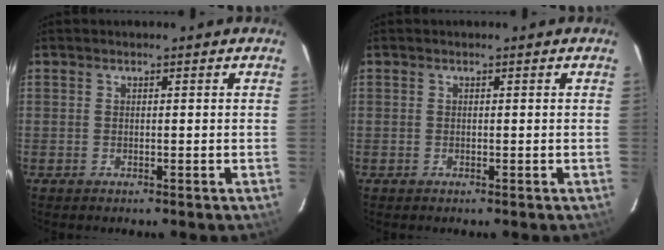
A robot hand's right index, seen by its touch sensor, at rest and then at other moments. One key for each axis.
{"total": 0.0}